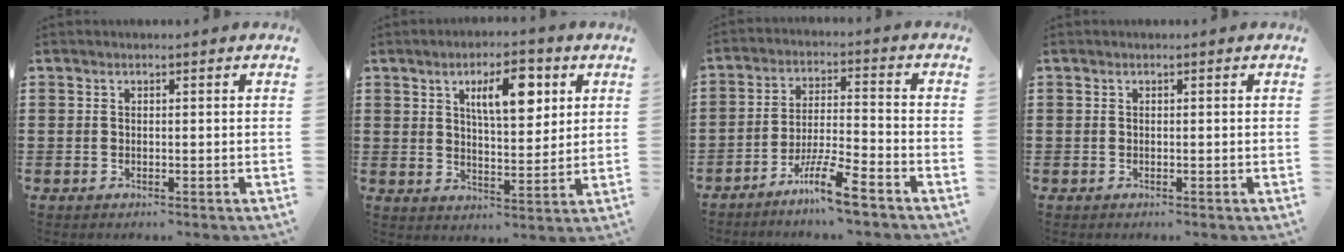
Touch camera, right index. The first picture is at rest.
{"total": 8.3, "force": [3.6, 3.1, 6.8], "torque": [-0.110, -0.001, 0.053]}
{"total": 8.0, "force": [-6.2, 0.2, 5.1], "torque": [-0.100, -0.002, -0.117]}
{"total": 0.0}